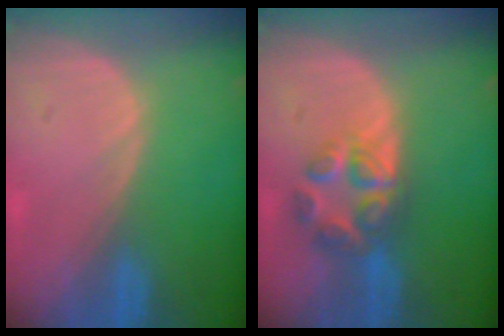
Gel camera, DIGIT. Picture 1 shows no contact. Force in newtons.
{"total": 6.8, "press": 5.8, "slide": 3.6}